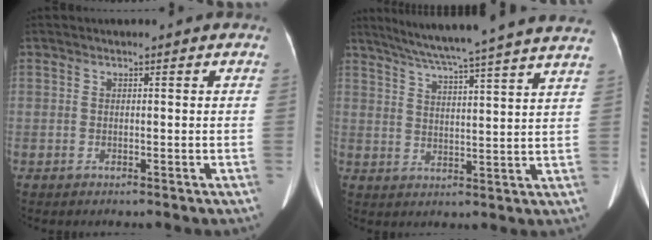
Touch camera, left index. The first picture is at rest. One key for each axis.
{"total": 21.9, "fx": 19.2, "fy": -1.4, "fz": 10.4, "tx": -0.174, "ty": -0.013, "tz": 0.251}